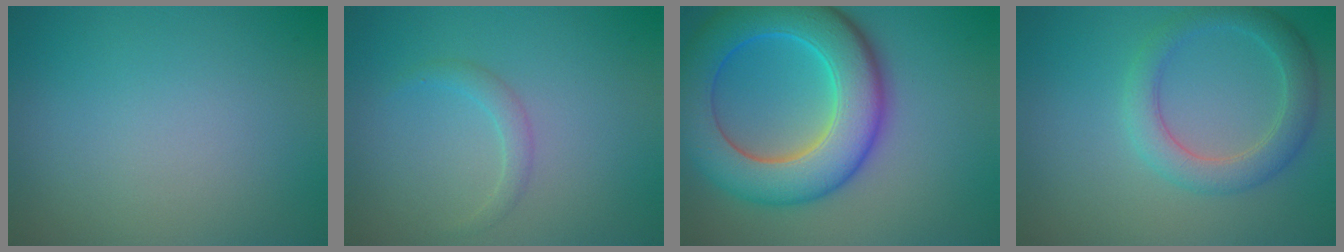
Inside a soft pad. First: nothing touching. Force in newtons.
{"total": 1.3, "press": 1.3, "slide": 0.2}
{"total": 10.1, "press": 10.1, "slide": 0.4}
{"total": 3.5, "press": 3.5, "slide": 0.2}